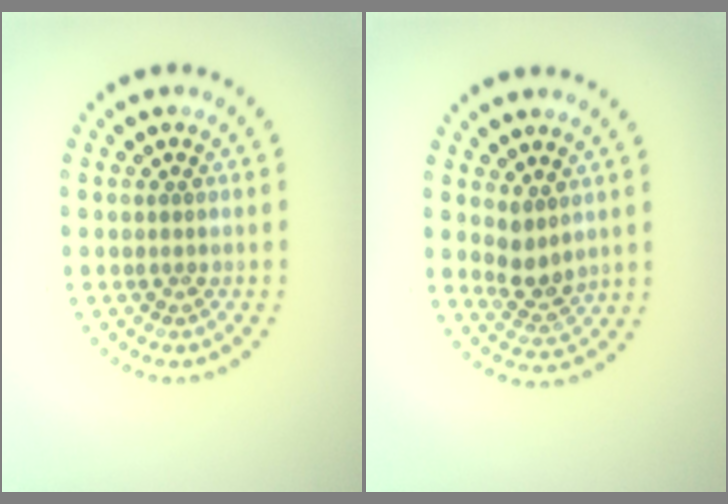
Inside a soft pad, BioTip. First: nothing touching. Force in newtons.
{"total": 2.4, "press": 2.0, "slide": 1.3}